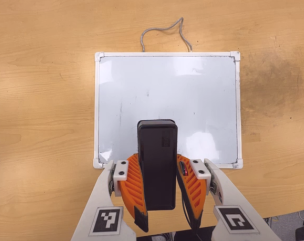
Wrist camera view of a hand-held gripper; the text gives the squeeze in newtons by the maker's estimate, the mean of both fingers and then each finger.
{"total": 6.5, "left": 5.6, "right": 7.3}